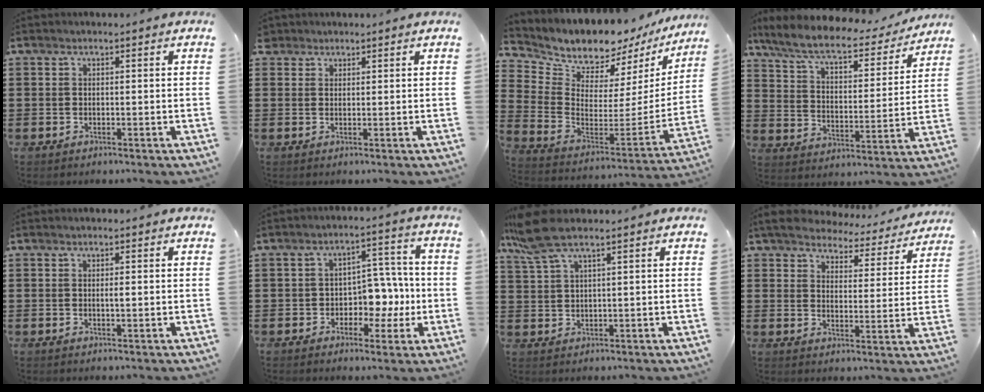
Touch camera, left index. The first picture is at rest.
{"total": 1.8, "force": [1.4, 1.0, 0.1], "torque": [-0.007, 0.006, 0.028]}
{"total": 7.4, "force": [7.1, 2.2, 0.5], "torque": [-0.061, -0.065, 0.124]}
{"total": 8.1, "force": [6.8, 1.5, 4.3], "torque": [-0.109, -0.033, 0.114]}
{"total": 0.9, "force": [0.1, 0.2, 0.9], "torque": [-0.018, -0.002, 0.003]}
{"total": 6.1, "force": [-1.1, 4.9, 3.4], "torque": [-0.059, 0.007, -0.025]}
{"total": 6.2, "force": [4.0, 0.9, 4.7], "torque": [-0.125, -0.009, 0.066]}
{"total": 5.1, "force": [4.9, 1.0, 0.7], "torque": [-0.041, -0.033, 0.085]}